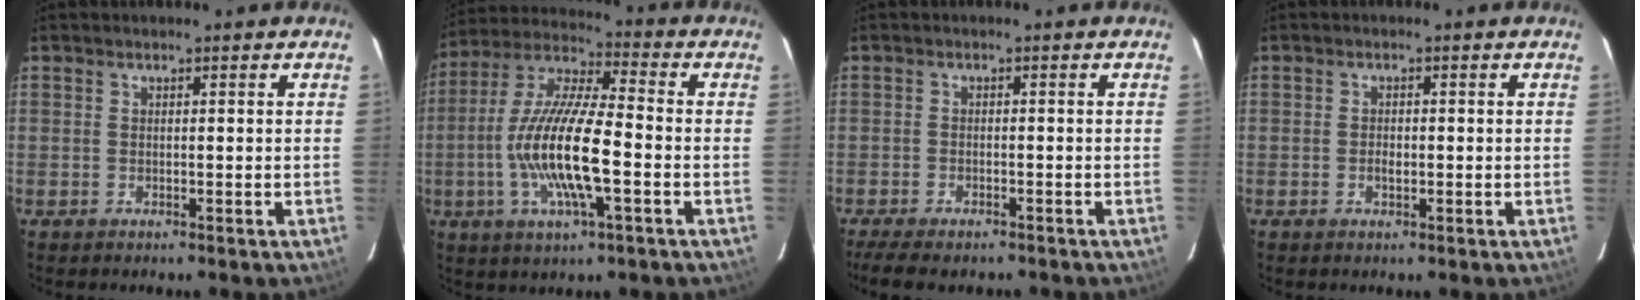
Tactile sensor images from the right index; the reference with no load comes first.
{"total": 16.0, "force": [-3.6, 3.4, 15.2], "torque": [-0.303, -0.008, -0.072]}
{"total": 8.3, "force": [-6.8, 2.4, 4.1], "torque": [-0.101, -0.030, -0.114]}
{"total": 1.4, "force": [-0.3, 1.0, 0.9], "torque": [-0.017, 0.000, -0.006]}